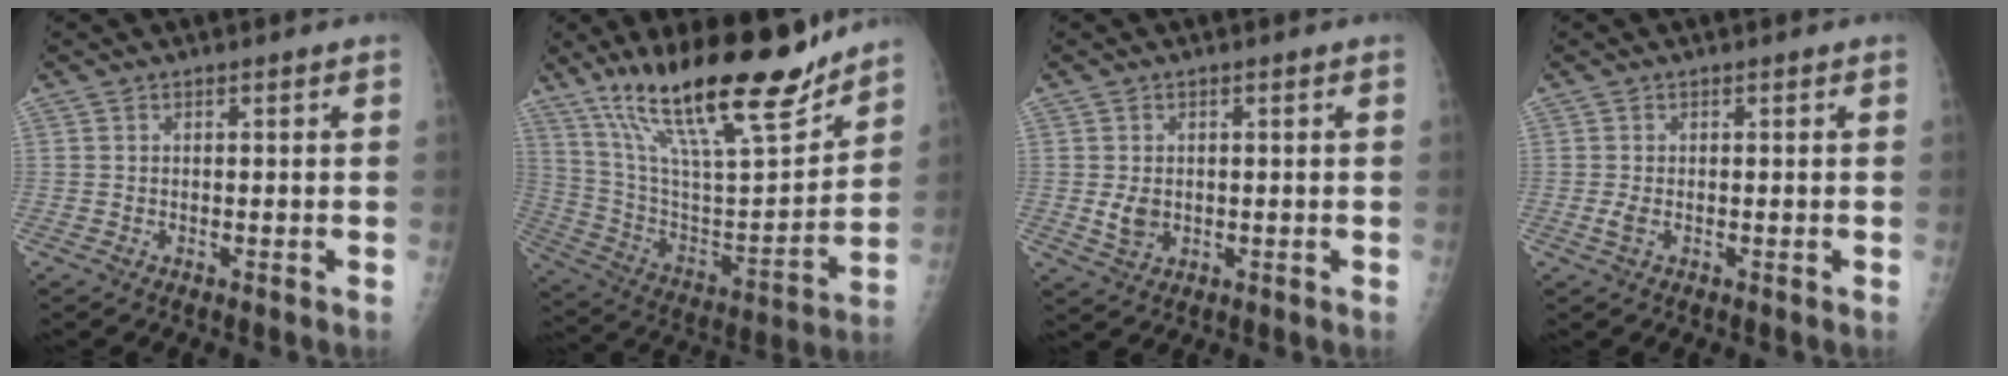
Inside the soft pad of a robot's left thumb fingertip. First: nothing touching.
{"total": 25.9, "force": [18.5, 6.1, 17.0], "torque": [-0.262, -0.075, 0.320]}
{"total": 3.5, "force": [-0.1, 2.7, 2.3], "torque": [-0.034, -0.005, 0.005]}
{"total": 1.6, "force": [-0.1, 0.8, 1.4], "torque": [-0.034, -0.004, -0.005]}